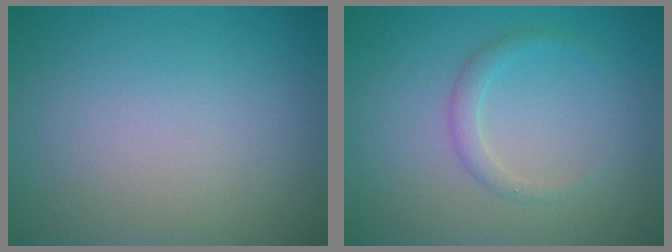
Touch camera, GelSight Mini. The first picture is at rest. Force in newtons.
{"total": 1.5, "press": 1.5, "slide": 0.2}